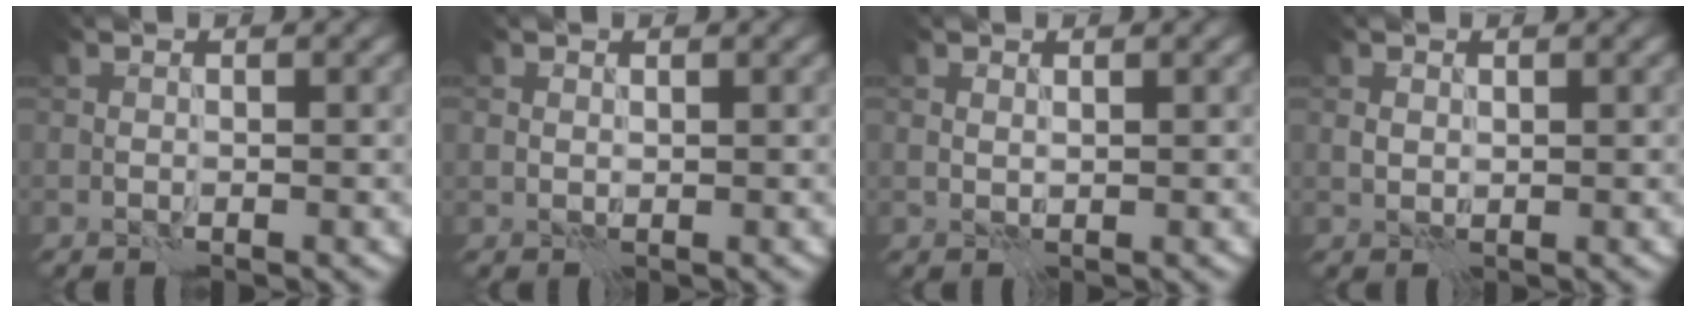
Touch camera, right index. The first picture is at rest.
{"total": 0.7, "force": [0.5, 0.5, -0.1], "torque": [0.003, -0.002, 0.009]}
{"total": 0.6, "force": [0.6, 0.1, 0.0], "torque": [-0.001, -0.002, 0.010]}
{"total": 0.8, "force": [0.5, 0.6, 0.1], "torque": [-0.002, -0.001, 0.009]}